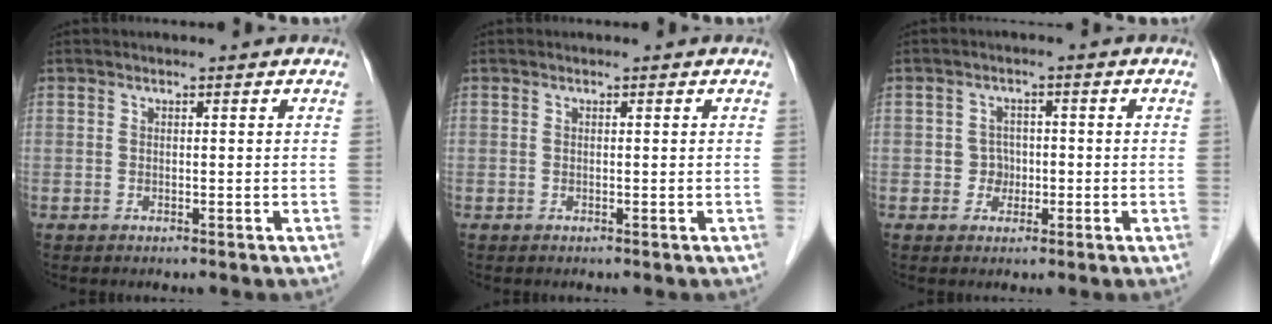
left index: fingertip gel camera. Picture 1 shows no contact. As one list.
[{"total": 0.0}, {"total": 2.6, "force": [-0.6, 2.5, 0.6], "torque": [-0.004, 0.008, -0.008]}]